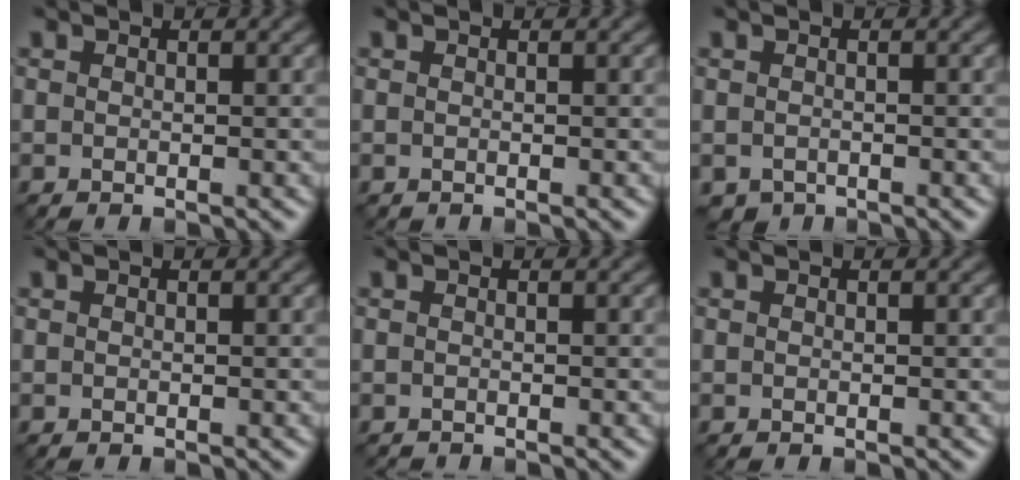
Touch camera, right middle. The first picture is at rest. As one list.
[{"total": 0.0}, {"total": 0.9, "force": [-0.7, 0.6, 0.1], "torque": [0.001, -0.005, -0.012]}, {"total": 0.0}, {"total": 0.5, "force": [-0.5, 0.0, -0.1], "torque": [0.002, -0.003, -0.011]}, {"total": 0.0}]